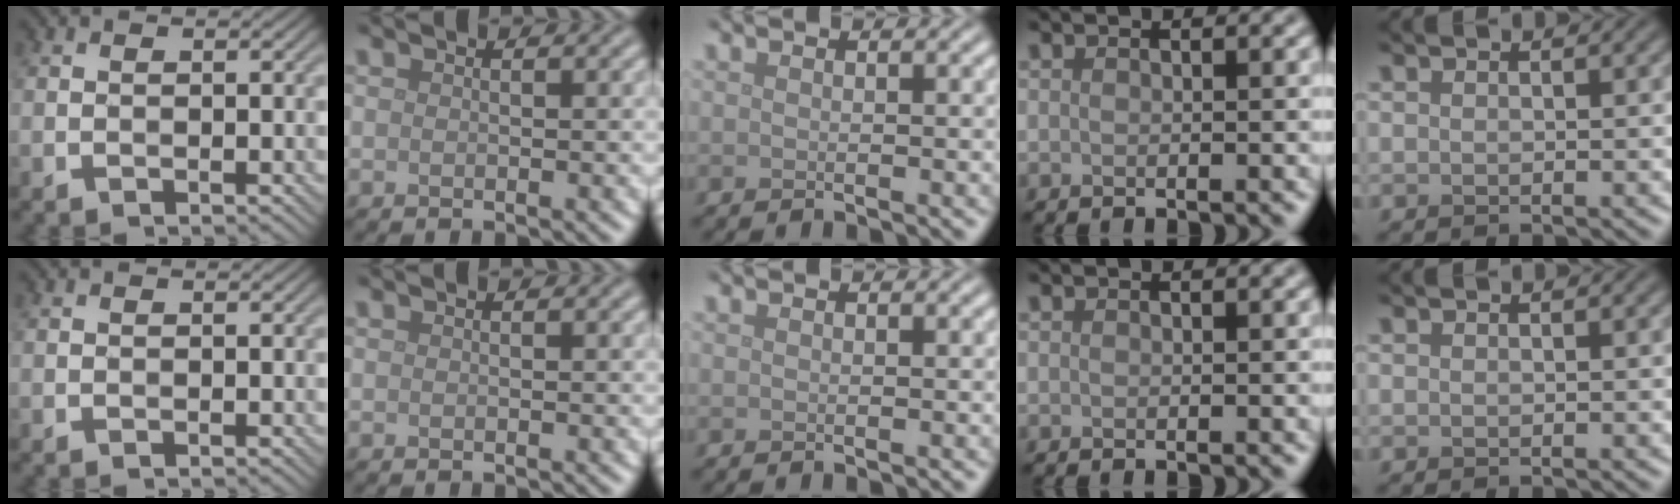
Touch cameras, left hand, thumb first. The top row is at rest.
{}